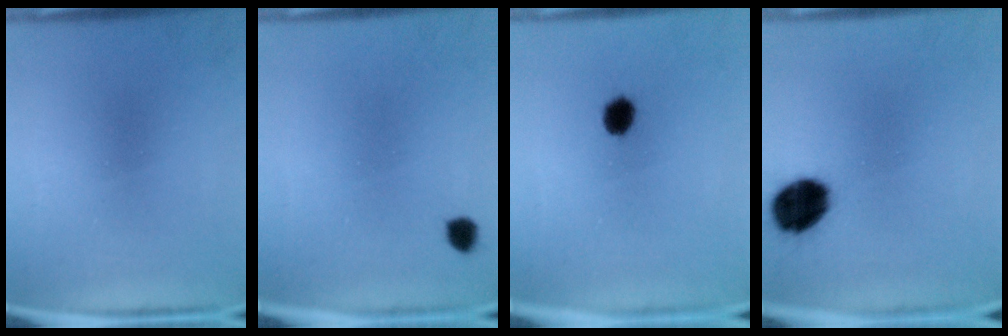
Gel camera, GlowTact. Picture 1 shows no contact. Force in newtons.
{"total": 1.9}
{"total": 4.1}
{"total": 11.7}